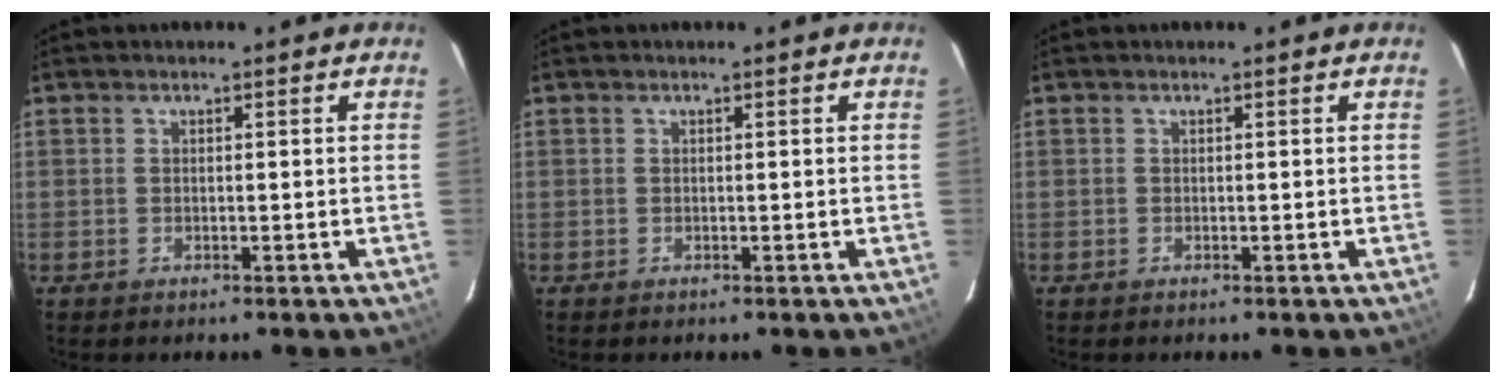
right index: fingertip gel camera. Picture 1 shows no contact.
{"total": 0.0}
{"total": 0.0}